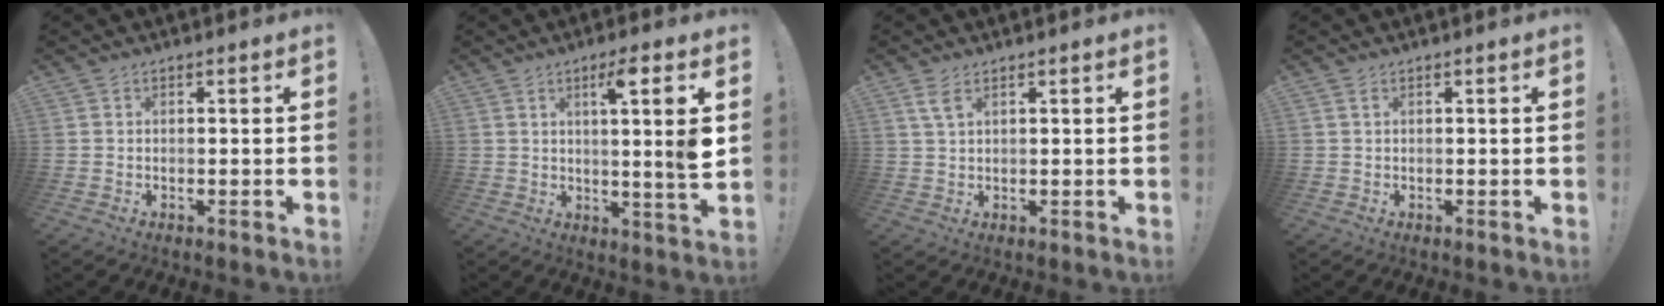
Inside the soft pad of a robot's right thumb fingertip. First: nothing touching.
{"total": 9.8, "force": [2.2, -0.9, 9.5], "torque": [-0.138, -0.012, 0.020]}
{"total": 3.6, "force": [1.9, 1.1, 2.9], "torque": [-0.051, -0.005, 0.033]}
{"total": 1.2, "force": [0.5, 0.1, 1.1], "torque": [-0.022, 0.000, 0.009]}